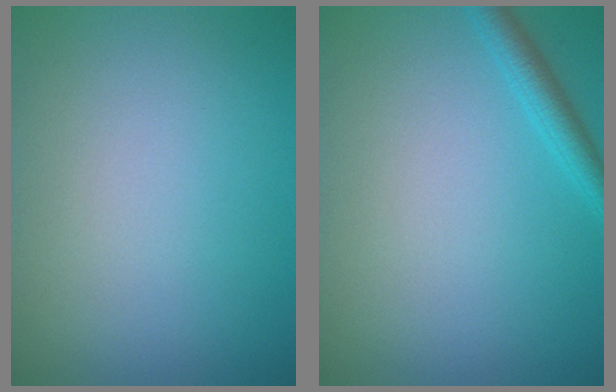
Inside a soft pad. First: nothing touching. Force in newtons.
{"total": 1.9, "press": 1.9, "slide": 0.2}